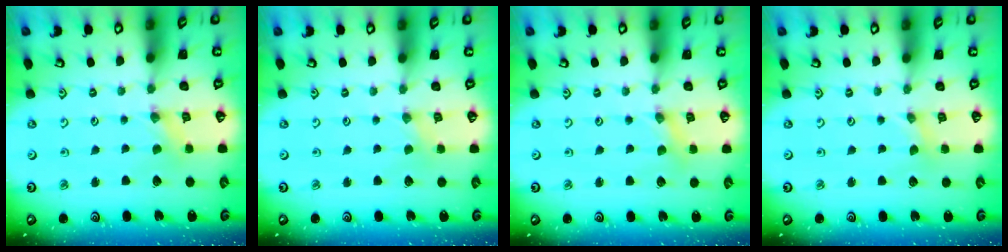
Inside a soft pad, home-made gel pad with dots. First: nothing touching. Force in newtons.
{"total": 0.0}
{"total": 1.5, "press": 1.5, "slide": 0.1}
{"total": 0.0}